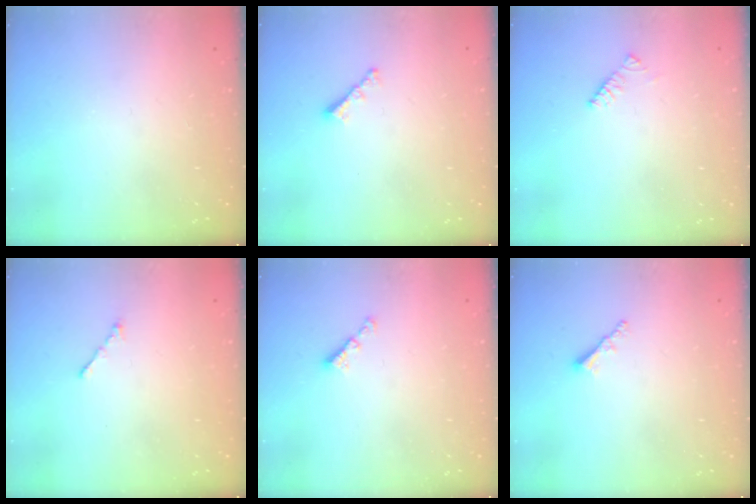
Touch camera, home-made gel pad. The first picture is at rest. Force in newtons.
{"total": 2.4, "press": 2.4, "slide": 0.5}
{"total": 2.6, "press": 2.6, "slide": 0.4}
{"total": 0.9, "press": 0.8, "slide": 0.2}
{"total": 2.5, "press": 2.5, "slide": 0.4}
{"total": 1.9, "press": 1.9, "slide": 0.5}